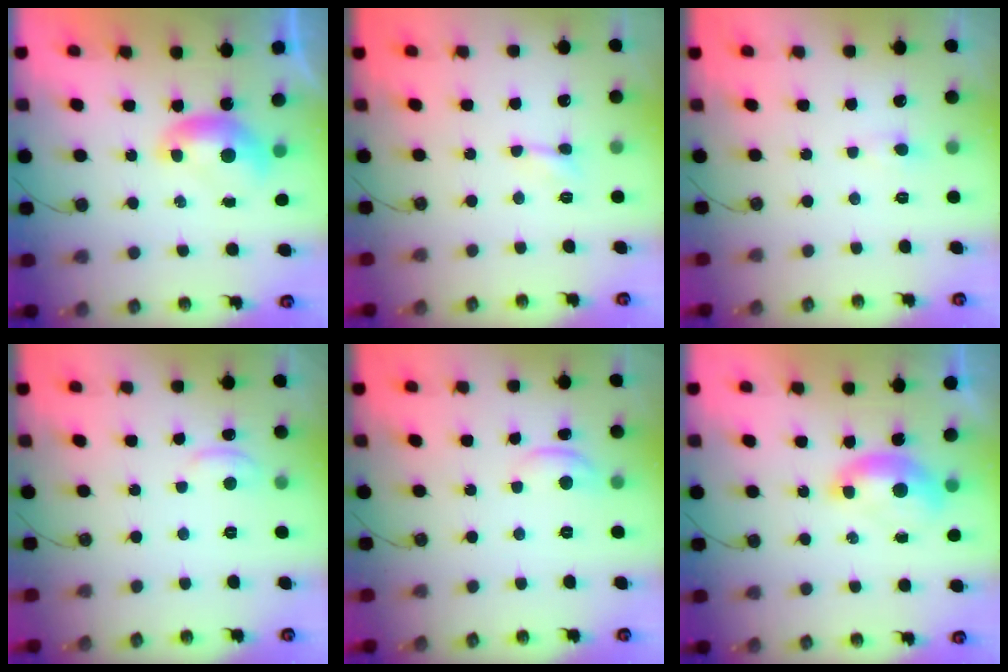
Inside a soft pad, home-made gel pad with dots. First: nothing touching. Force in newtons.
{"total": 3.5, "press": 3.5, "slide": 0.7}
{"total": 0.8, "press": 0.7, "slide": 0.3}
{"total": 2.1, "press": 2.1, "slide": 0.2}
{"total": 2.3, "press": 2.2, "slide": 0.4}
{"total": 1.7, "press": 1.6, "slide": 0.7}